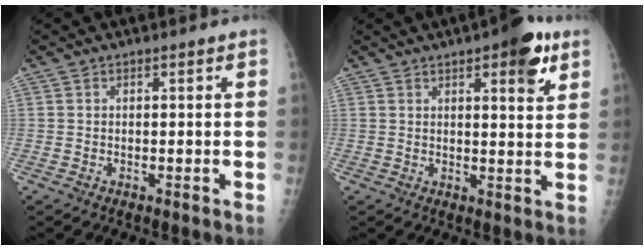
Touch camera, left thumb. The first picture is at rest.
{"total": 8.4, "force": [4.4, 2.6, 6.7], "torque": [-0.073, -0.016, 0.053]}